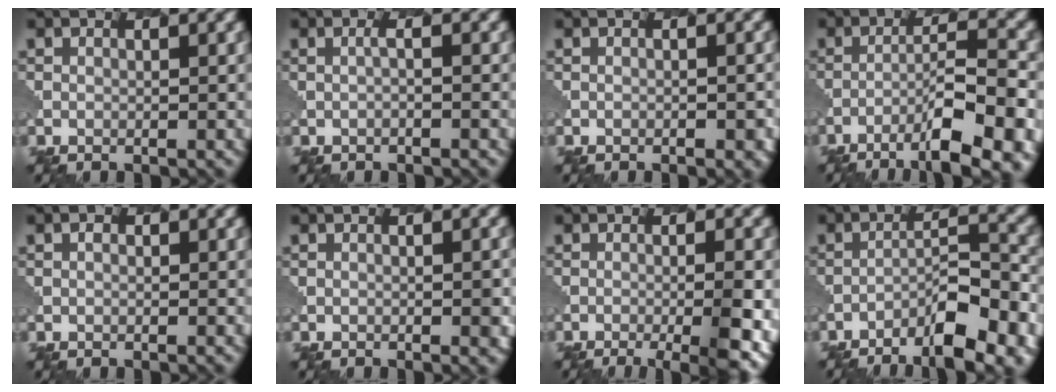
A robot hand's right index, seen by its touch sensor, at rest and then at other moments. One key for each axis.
{"total": 0.7, "fx": 0.0, "fy": 0.2, "fz": 0.7, "tx": -0.009, "ty": 0.003, "tz": -0.005}
{"total": 1.6, "fx": -0.7, "fy": 0.8, "fz": 1.3, "tx": -0.008, "ty": 0.004, "tz": -0.001}
{"total": 8.9, "fx": -5.1, "fy": 1.7, "fz": 7.1, "tx": -0.106, "ty": 0.015, "tz": -0.078}
{"total": 0.5, "fx": 0.1, "fy": 0.4, "fz": 0.3, "tx": -0.005, "ty": 0.001, "tz": 0.002}
{"total": 1.6, "fx": -0.3, "fy": 0.5, "fz": 1.5, "tx": -0.016, "ty": 0.000, "tz": 0.000}
{"total": 8.5, "fx": -3.7, "fy": 2.9, "fz": 7.0, "tx": -0.071, "ty": 0.003, "tz": -0.039}
{"total": 8.1, "fx": -5.3, "fy": 2.0, "fz": 5.7, "tx": -0.085, "ty": 0.011, "tz": -0.081}